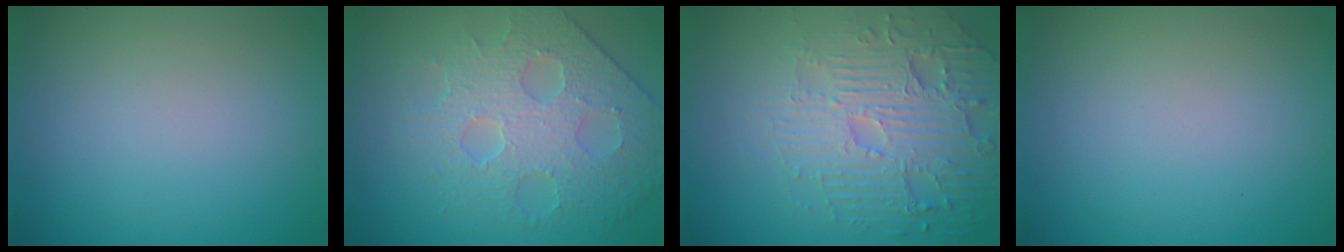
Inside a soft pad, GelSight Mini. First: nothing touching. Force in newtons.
{"total": 4.6, "press": 4.4, "slide": 1.1}
{"total": 6.2, "press": 5.0, "slide": 3.7}
{"total": 0.0}